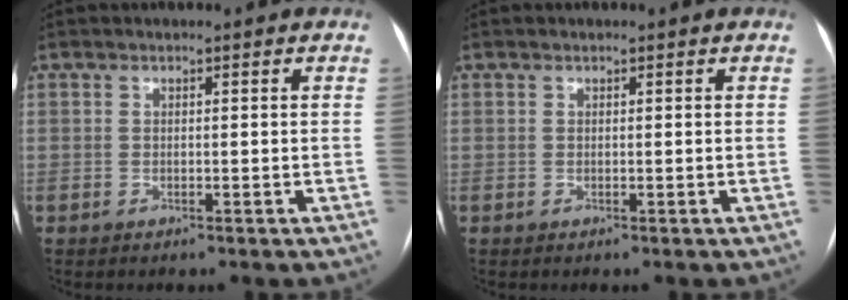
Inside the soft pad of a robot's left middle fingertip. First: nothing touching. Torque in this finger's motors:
{"motor_torque": [0.04, -0.04, -0.02, -0.01]}